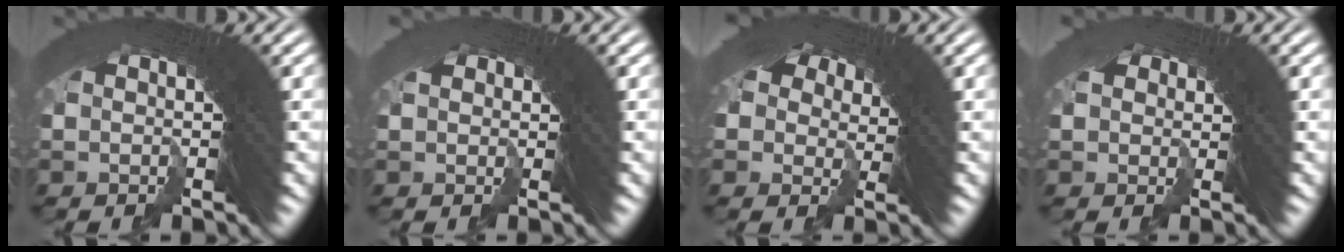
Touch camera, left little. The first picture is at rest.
{"total": 0.0}
{"total": 5.8, "force": [-0.1, 5.5, 2.0], "torque": [-0.040, -0.019, 0.001]}
{"total": 1.6, "force": [-0.3, 1.5, -0.2], "torque": [0.006, -0.015, 0.001]}